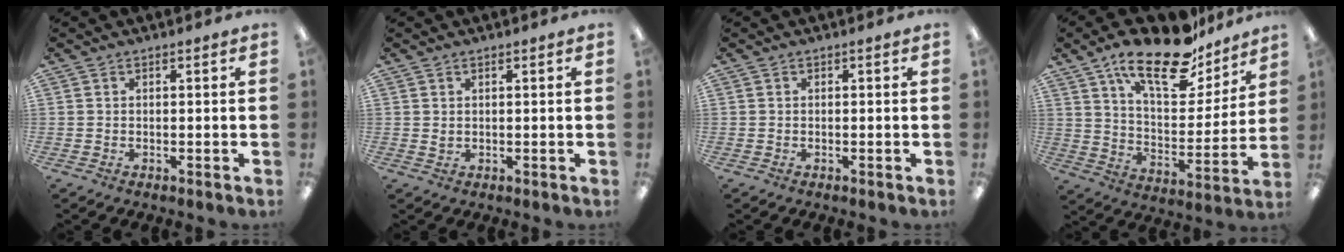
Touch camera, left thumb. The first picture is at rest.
{"total": 1.1, "force": [0.7, 0.5, 0.7], "torque": [-0.016, 0.001, 0.012]}
{"total": 0.0}
{"total": 21.9, "force": [15.7, 8.4, 12.6], "torque": [-0.203, -0.097, 0.268]}